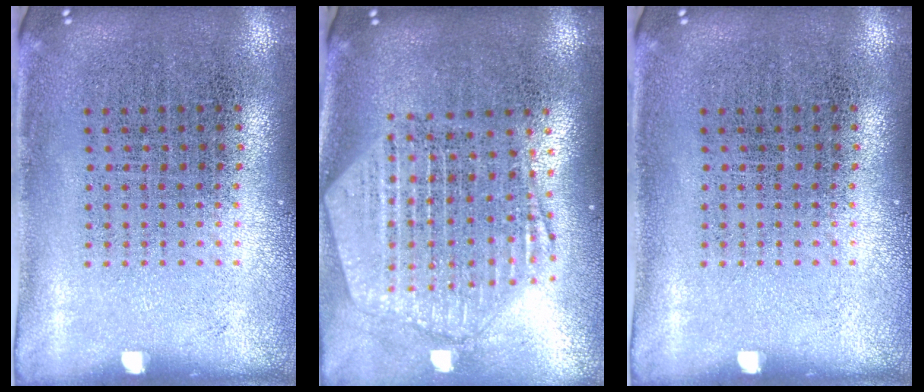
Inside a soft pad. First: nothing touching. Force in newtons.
{"total": 2.6, "press": 2.2, "slide": 1.3}
{"total": 0.0}